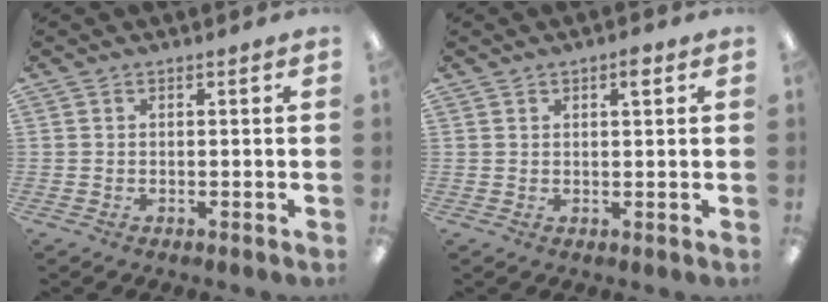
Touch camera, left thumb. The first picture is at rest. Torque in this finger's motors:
{"motor_torque": [-0.37, -0.14, -0.19, 0.00, -0.01]}